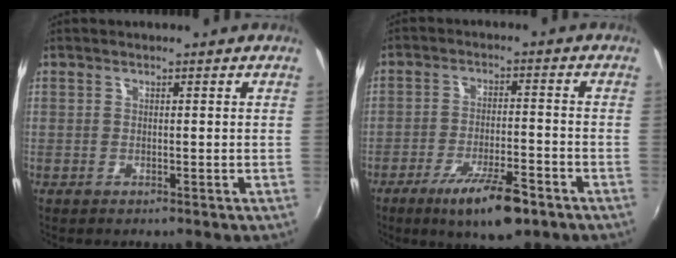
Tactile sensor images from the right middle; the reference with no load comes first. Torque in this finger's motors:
{"motor_torque": [1.27, -0.86, 0.31, 0.17]}